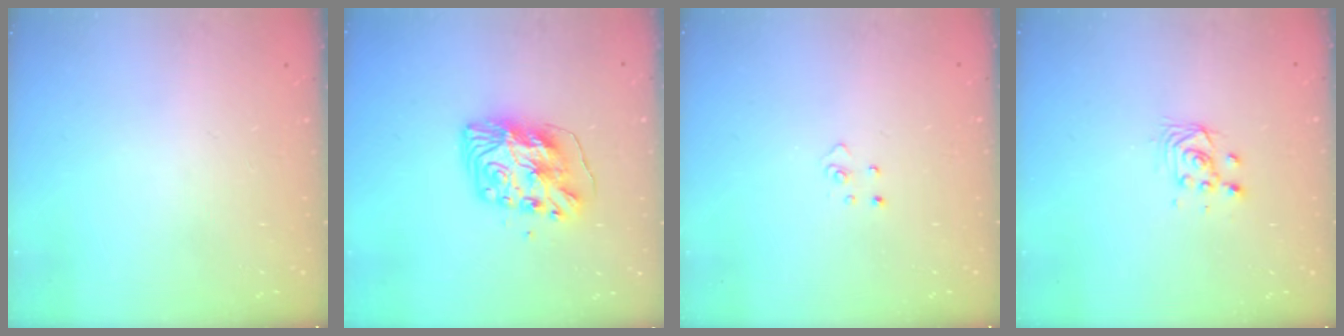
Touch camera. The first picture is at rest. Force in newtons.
{"total": 11.3, "press": 11.3, "slide": 1.1}
{"total": 3.2, "press": 3.2, "slide": 0.2}
{"total": 4.7, "press": 4.6, "slide": 1.2}